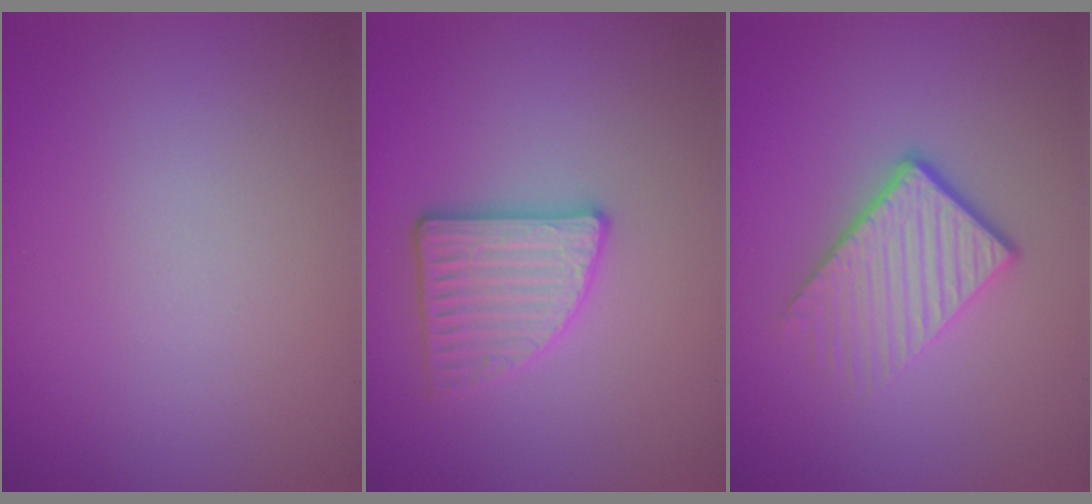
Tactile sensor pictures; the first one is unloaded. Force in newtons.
{"total": 3.3, "press": 3.0, "slide": 1.4}
{"total": 3.9, "press": 2.7, "slide": 2.9}